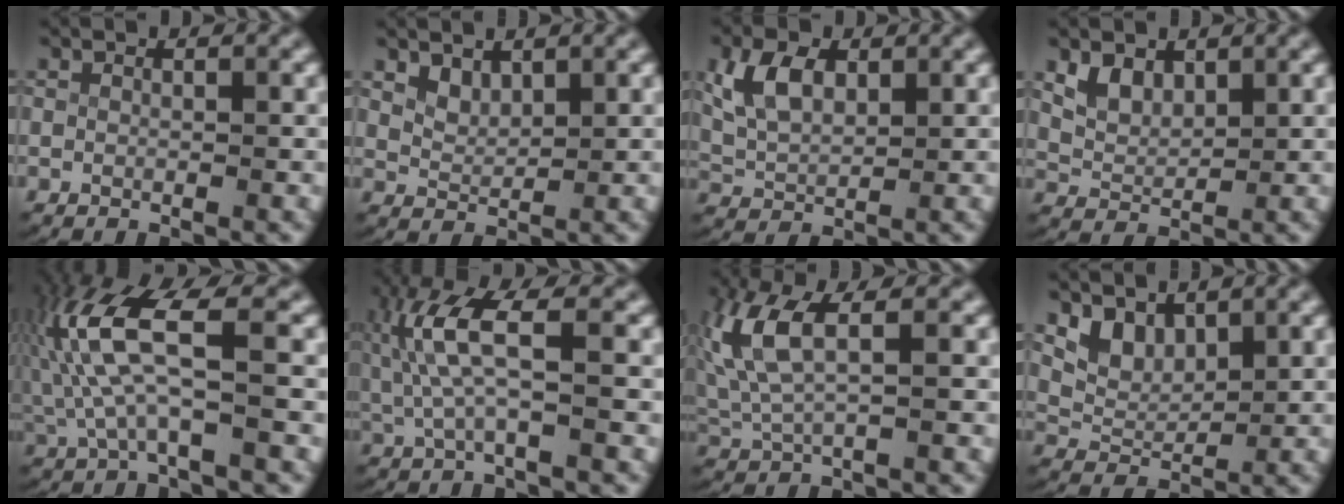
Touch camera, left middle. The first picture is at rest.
{"total": 1.9, "force": [1.4, 1.0, 0.7], "torque": [-0.028, -0.011, 0.033]}
{"total": 4.6, "force": [1.4, 3.1, 3.1], "torque": [-0.085, -0.010, 0.036]}
{"total": 2.9, "force": [1.4, 2.0, 1.5], "torque": [-0.051, -0.012, 0.034]}
{"total": 7.7, "force": [0.6, 3.4, 6.9], "torque": [-0.154, -0.006, 0.017]}
{"total": 5.1, "force": [0.5, 1.8, 4.8], "torque": [-0.107, 0.007, 0.010]}
{"total": 5.3, "force": [1.5, 2.6, 4.3], "torque": [-0.116, -0.003, 0.034]}
{"total": 4.1, "force": [2.0, 2.9, 2.0], "torque": [-0.057, -0.012, 0.041]}